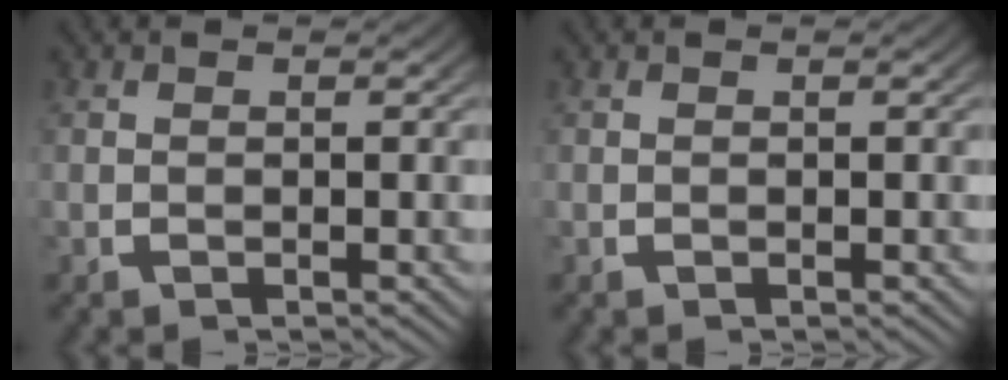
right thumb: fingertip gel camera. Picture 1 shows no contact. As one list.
[{"total": 0.0}]